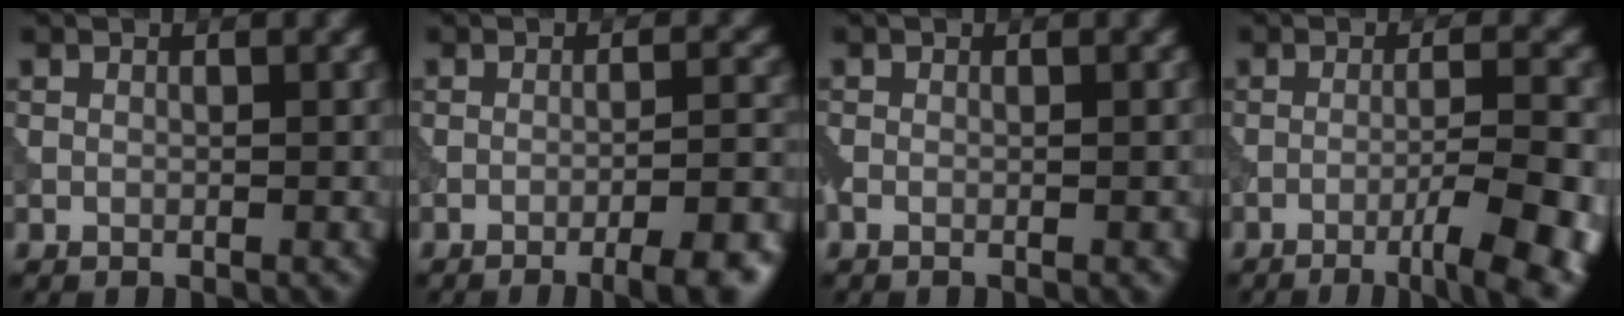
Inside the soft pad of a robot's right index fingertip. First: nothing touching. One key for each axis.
{"total": 7.5, "fx": -4.7, "fy": 2.1, "fz": 5.4, "tx": -0.054, "ty": 0.006, "tz": -0.051}
{"total": 1.3, "fx": -0.7, "fy": 0.3, "fz": 1.0, "tx": -0.018, "ty": -0.002, "tz": -0.014}
{"total": 8.8, "fx": -4.3, "fy": 2.2, "fz": 7.3, "tx": -0.092, "ty": 0.003, "tz": -0.050}